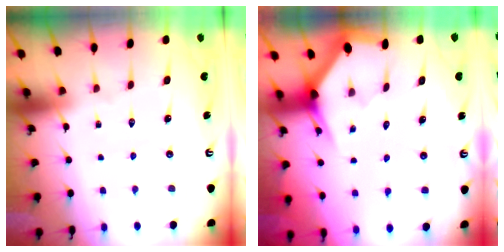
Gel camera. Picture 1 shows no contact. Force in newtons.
{"total": 3.2, "press": 3.2, "slide": 0.1}